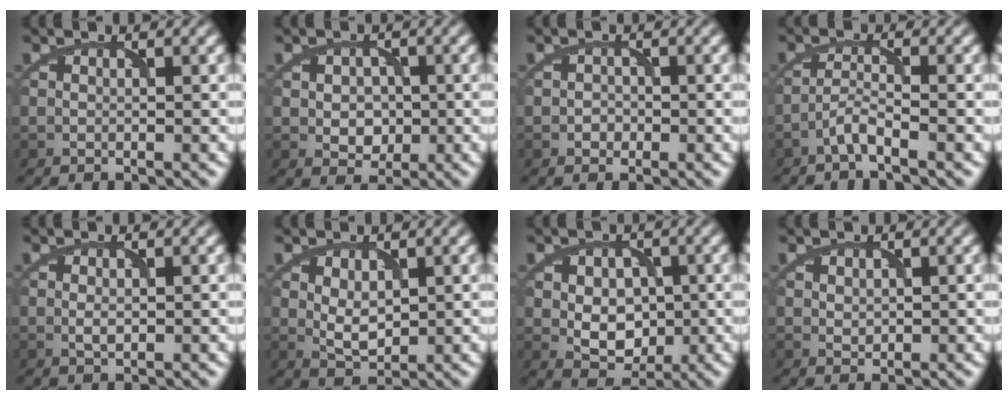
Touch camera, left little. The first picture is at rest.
{"total": 2.9, "force": [-0.1, 2.4, 1.7], "torque": [-0.024, -0.005, -0.001]}
{"total": 0.9, "force": [-0.4, 0.8, 0.2], "torque": [0.000, -0.001, -0.009]}
{"total": 2.0, "force": [-1.5, 0.1, 1.4], "torque": [-0.030, 0.007, -0.038]}
{"total": 1.0, "force": [0.0, 0.5, 0.8], "torque": [-0.019, -0.002, 0.000]}
{"total": 2.5, "force": [0.5, 1.5, 2.0], "torque": [-0.040, -0.005, 0.014]}
{"total": 5.0, "force": [0.1, 3.7, 3.3], "torque": [-0.050, -0.002, 0.004]}
{"total": 0.9, "force": [0.3, 0.7, 0.4], "torque": [-0.009, -0.002, 0.011]}